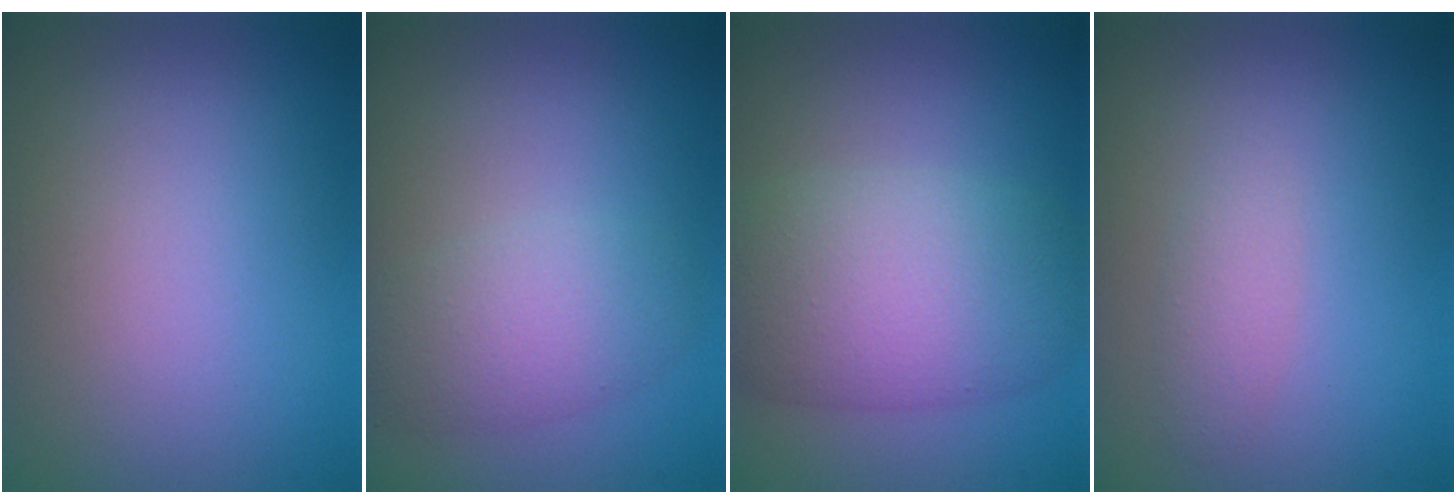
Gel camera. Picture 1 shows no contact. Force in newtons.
{"total": 3.5, "press": 3.5, "slide": 0.2}
{"total": 7.4, "press": 7.4, "slide": 0.5}
{"total": 1.4, "press": 1.4, "slide": 0.1}